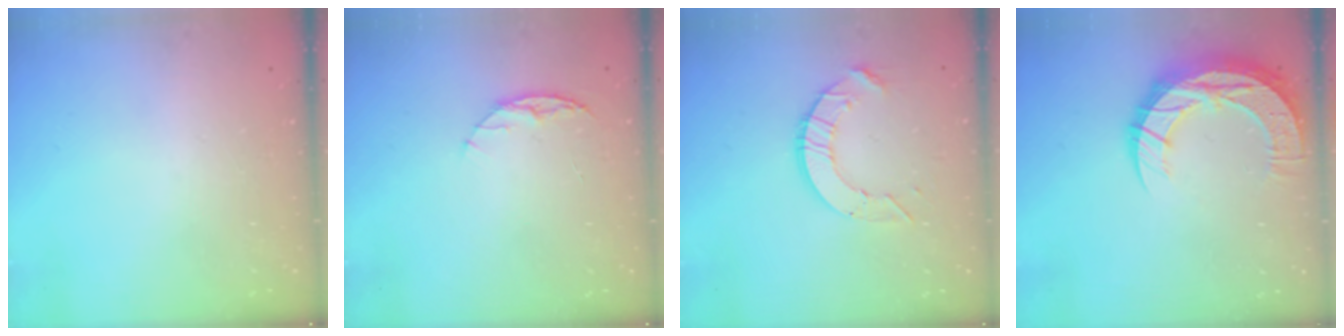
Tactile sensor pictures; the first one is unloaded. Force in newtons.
{"total": 6.1, "press": 6.0, "slide": 0.7}
{"total": 8.4, "press": 8.4, "slide": 0.6}
{"total": 15.8, "press": 15.7, "slide": 1.1}